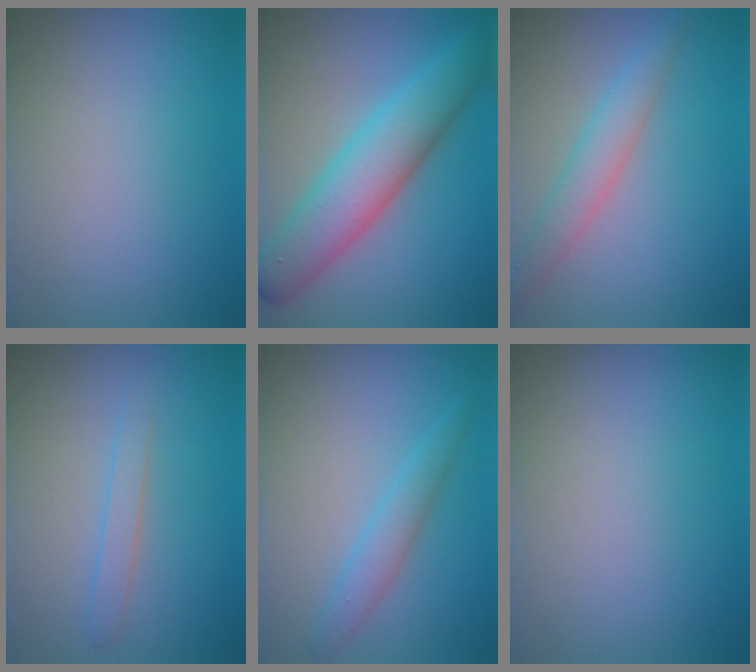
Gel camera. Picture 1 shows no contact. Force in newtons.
{"total": 7.5, "press": 7.5, "slide": 0.3}
{"total": 3.1, "press": 3.1, "slide": 0.2}
{"total": 1.5, "press": 1.4, "slide": 0.1}
{"total": 2.2, "press": 2.2, "slide": 0.3}
{"total": 0.0}